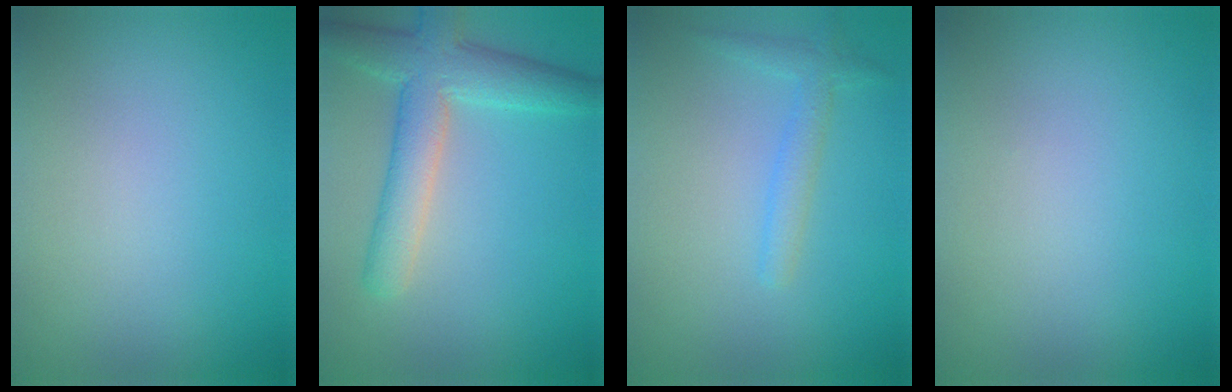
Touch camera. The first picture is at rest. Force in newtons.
{"total": 6.2, "press": 6.2, "slide": 0.3}
{"total": 1.9, "press": 1.9, "slide": 0.1}
{"total": 0.0}